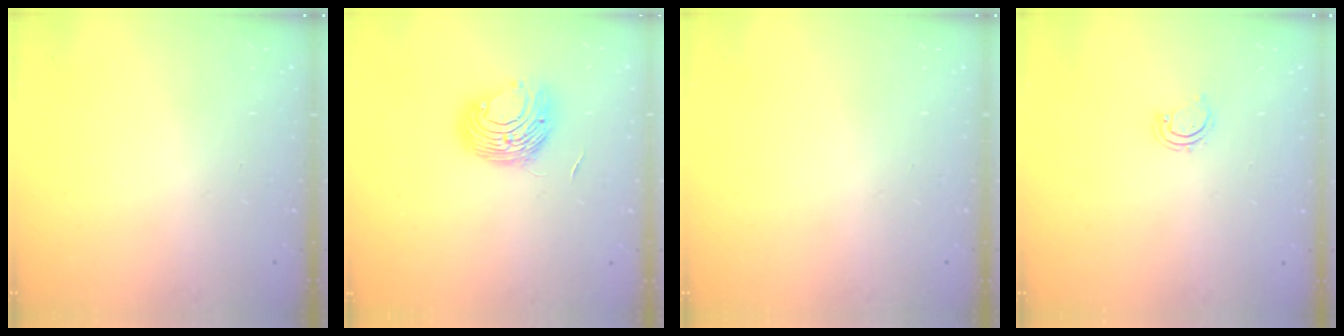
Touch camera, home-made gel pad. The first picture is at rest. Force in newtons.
{"total": 9.4, "press": 9.3, "slide": 1.0}
{"total": 0.0}
{"total": 2.5, "press": 2.5, "slide": 0.3}